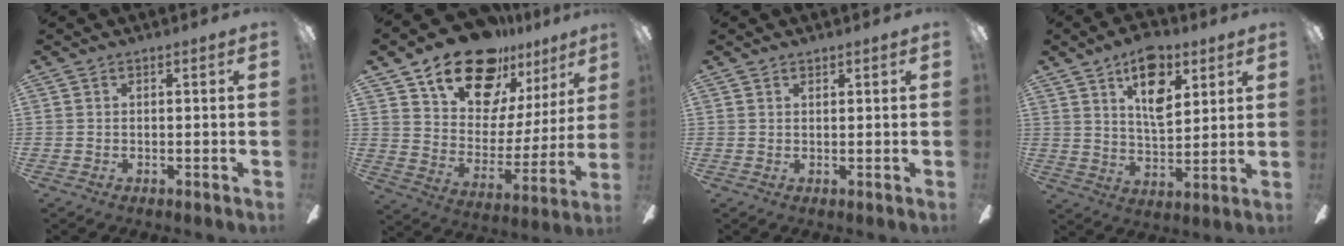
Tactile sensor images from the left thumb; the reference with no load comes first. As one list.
[{"total": 20.7, "force": [15.1, 10.7, 9.3], "torque": [-0.164, -0.092, 0.271]}, {"total": 0.8, "force": [0.8, -0.1, -0.1], "torque": [0.001, -0.002, 0.016]}, {"total": 13.0, "force": [7.5, 6.2, 8.6], "torque": [-0.132, -0.022, 0.130]}]